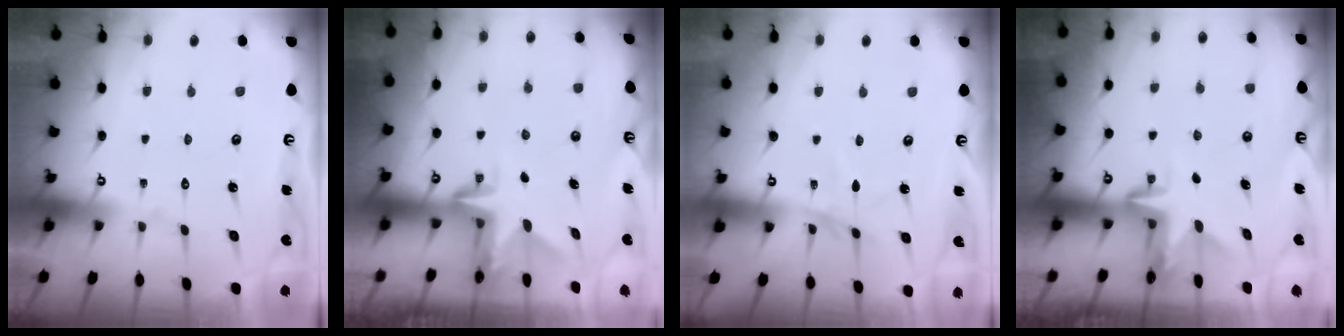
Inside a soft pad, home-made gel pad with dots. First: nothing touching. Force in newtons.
{"total": 2.9, "press": 2.9, "slide": 0.3}
{"total": 2.9, "press": 2.9, "slide": 0.4}
{"total": 3.2, "press": 3.1, "slide": 0.3}